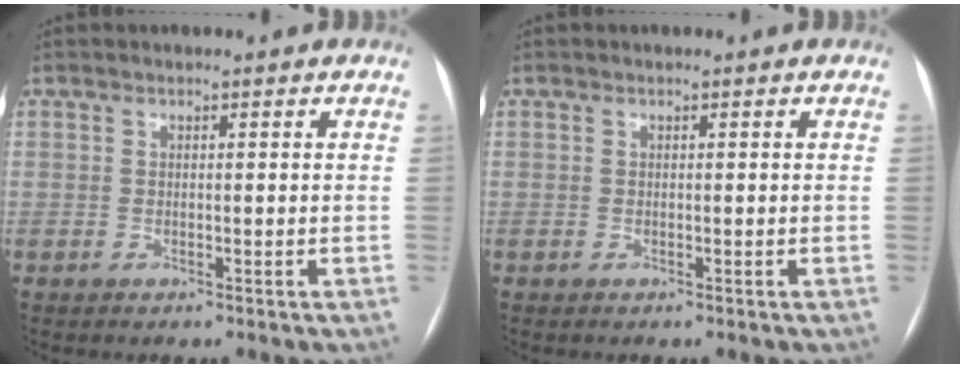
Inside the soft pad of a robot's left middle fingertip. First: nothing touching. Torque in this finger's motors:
{"motor_torque": [0.25, -0.27, 0.00, 0.00]}